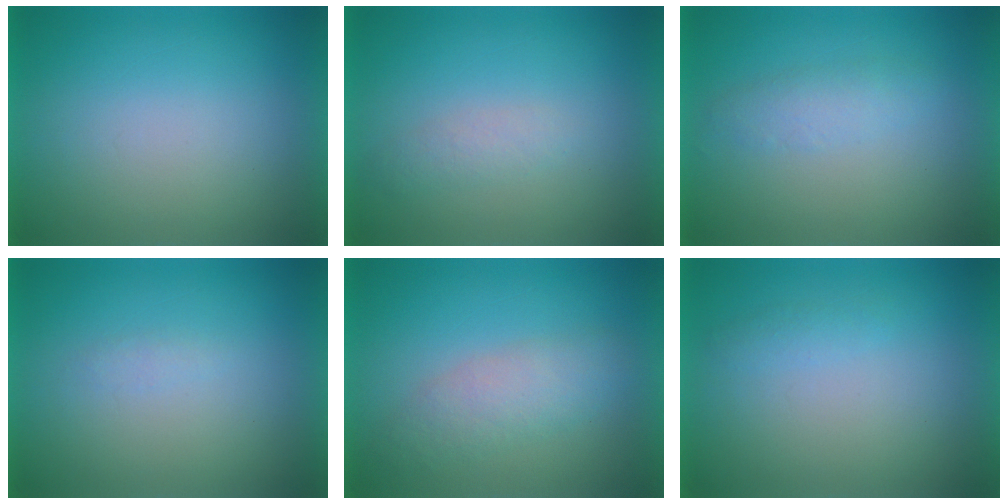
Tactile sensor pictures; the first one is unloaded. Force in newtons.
{"total": 1.8}
{"total": 2.4}
{"total": 1.0}
{"total": 2.8}
{"total": 1.4}